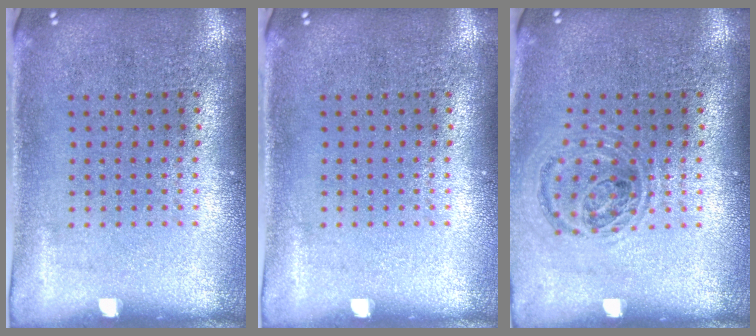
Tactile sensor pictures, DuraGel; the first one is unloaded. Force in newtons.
{"total": 0.0}
{"total": 0.9, "press": 0.9, "slide": 0.2}